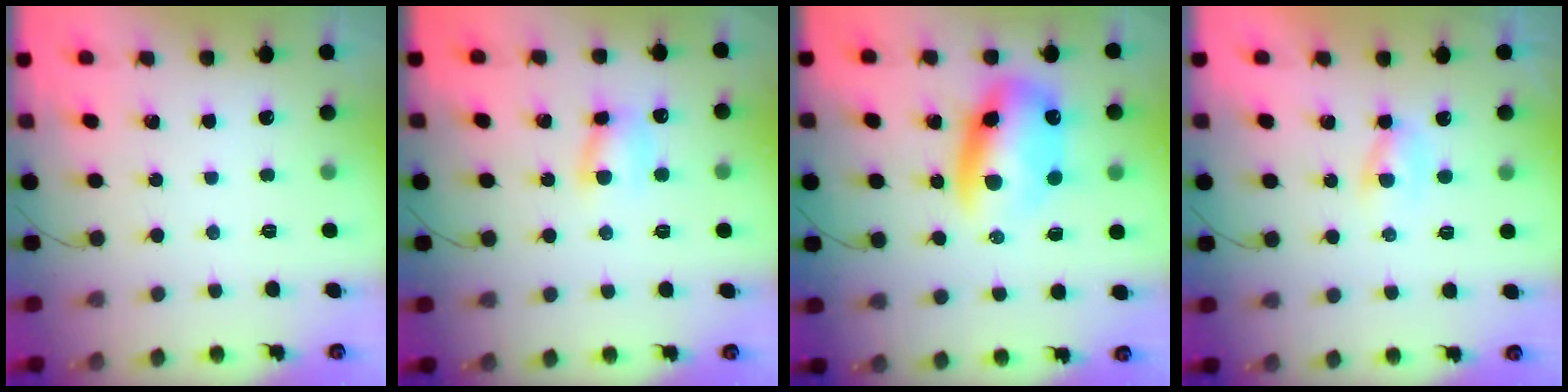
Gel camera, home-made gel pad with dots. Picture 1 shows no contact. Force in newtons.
{"total": 6.4, "press": 6.4, "slide": 0.5}
{"total": 12.0, "press": 11.7, "slide": 2.6}
{"total": 1.4, "press": 1.3, "slide": 0.7}